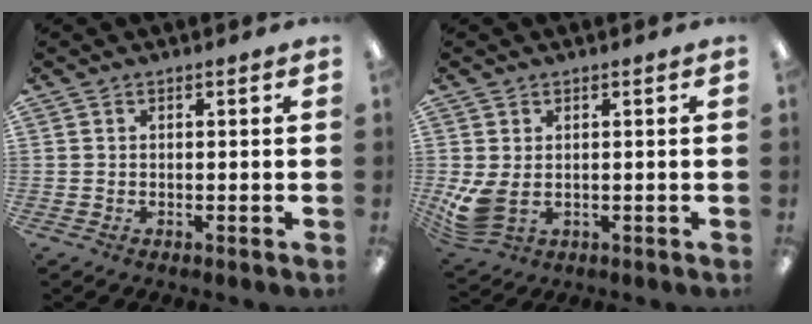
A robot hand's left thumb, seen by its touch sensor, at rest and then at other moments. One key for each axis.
{"total": 5.9, "fx": 0.2, "fy": 3.9, "fz": 4.5, "tx": -0.105, "ty": -0.010, "tz": 0.002}